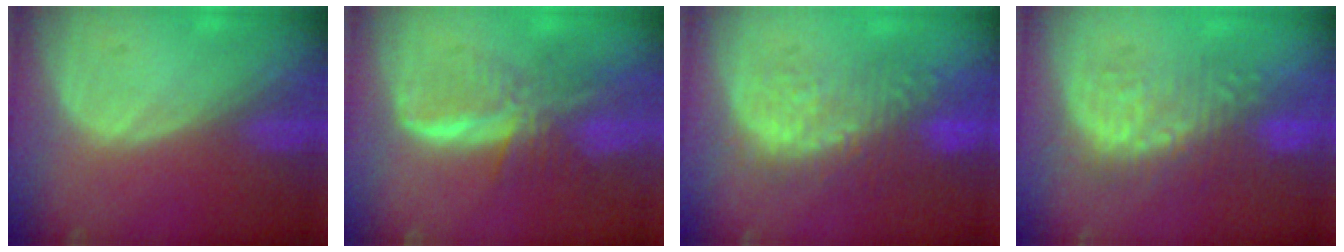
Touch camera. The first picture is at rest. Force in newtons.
{"total": 8.1, "press": 7.0, "slide": 4.1}
{"total": 11.1, "press": 9.7, "slide": 5.5}
{"total": 8.9, "press": 8.6, "slide": 2.0}